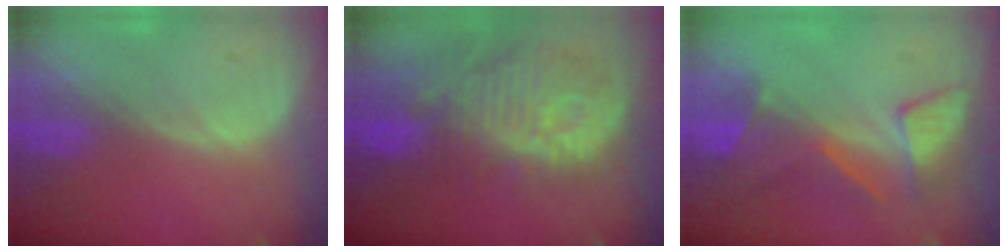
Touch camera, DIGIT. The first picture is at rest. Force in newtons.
{"total": 12.5, "press": 11.1, "slide": 5.7}
{"total": 7.5, "press": 6.9, "slide": 3.0}